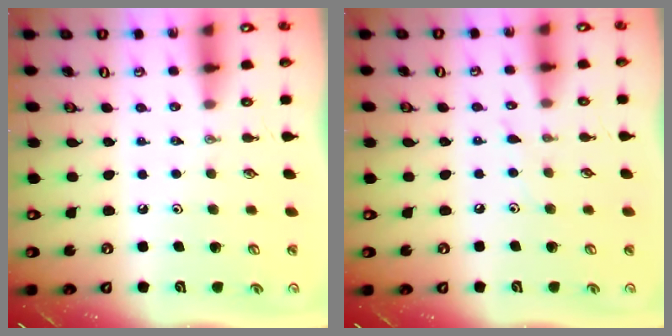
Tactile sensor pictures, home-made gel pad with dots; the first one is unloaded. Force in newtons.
{"total": 4.3, "press": 4.2, "slide": 0.6}